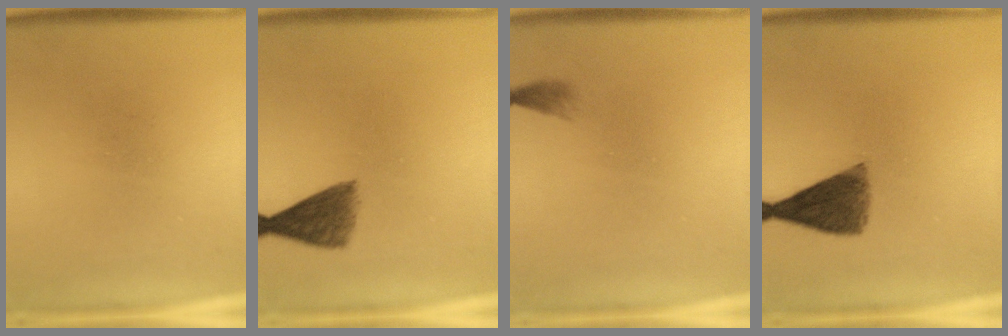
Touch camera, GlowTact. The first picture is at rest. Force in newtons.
{"total": 5.1}
{"total": 1.0}
{"total": 7.6}